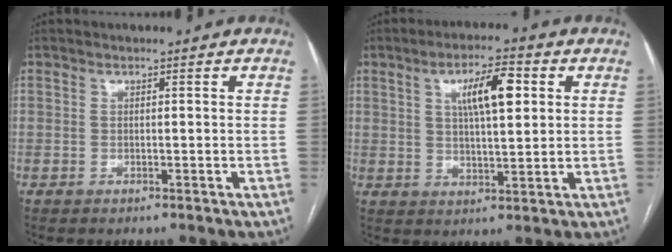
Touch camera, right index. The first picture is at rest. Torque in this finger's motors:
{"motor_torque": [0.74, 0.58, 0.20, 0.11]}